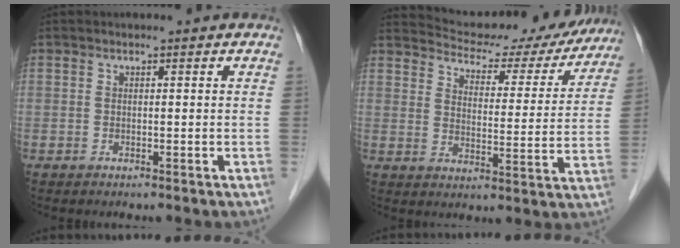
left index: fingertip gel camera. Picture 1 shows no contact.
{"total": 20.7, "force": [19.2, 5.2, 5.7], "torque": [-0.075, -0.019, 0.240]}